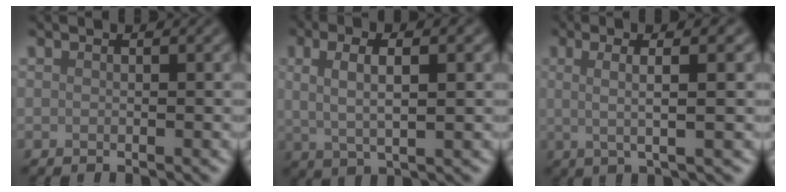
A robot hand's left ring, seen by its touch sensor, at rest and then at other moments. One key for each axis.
{"total": 4.7, "fx": 1.1, "fy": 1.4, "fz": 4.3, "tx": -0.082, "ty": 0.005, "tz": 0.021}
{"total": 5.5, "fx": 1.1, "fy": 1.1, "fz": 5.3, "tx": -0.088, "ty": 0.010, "tz": 0.017}